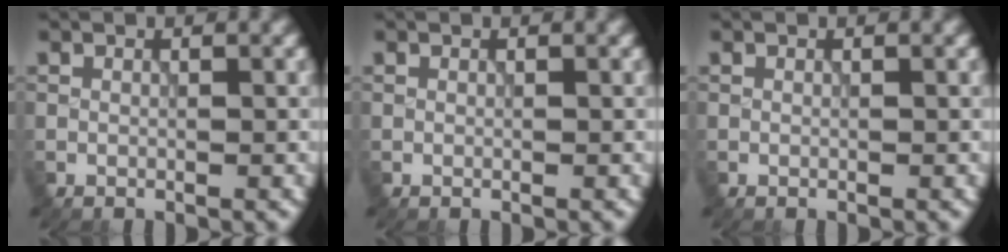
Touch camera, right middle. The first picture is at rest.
{"total": 0.0}
{"total": 0.0}